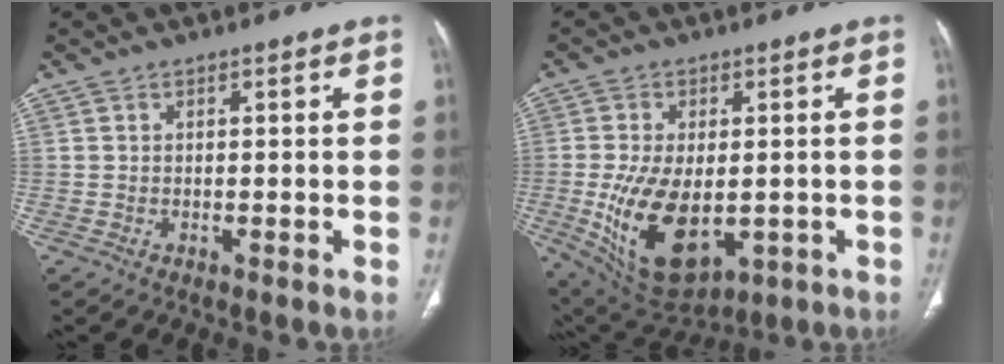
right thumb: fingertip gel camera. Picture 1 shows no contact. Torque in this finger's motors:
{"motor_torque": [0.36, 0.67, 1.43, -0.08, 0.15]}